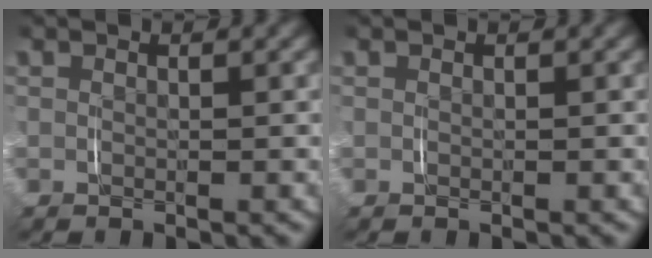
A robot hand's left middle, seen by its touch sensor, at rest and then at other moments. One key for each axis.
{"total": 0.0}